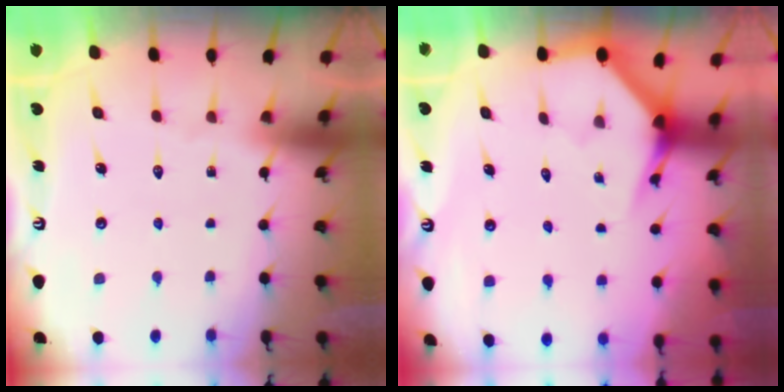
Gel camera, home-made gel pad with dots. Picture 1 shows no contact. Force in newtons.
{"total": 4.0, "press": 4.0, "slide": 0.2}